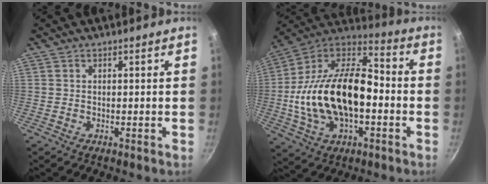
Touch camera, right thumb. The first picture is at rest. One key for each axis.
{"total": 25.6, "fx": -3.2, "fy": 14.8, "fz": 20.7, "tx": -0.372, "ty": 0.051, "tz": -0.064}